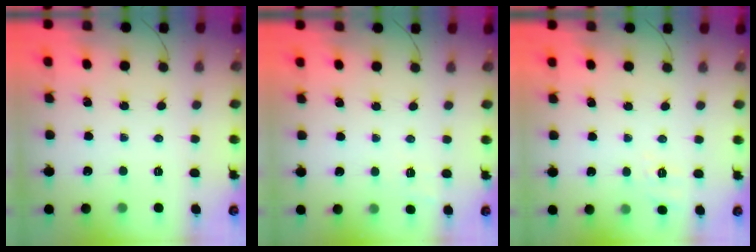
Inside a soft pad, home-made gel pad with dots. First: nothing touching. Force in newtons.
{"total": 5.7, "press": 5.4, "slide": 1.7}
{"total": 5.5, "press": 5.0, "slide": 2.3}